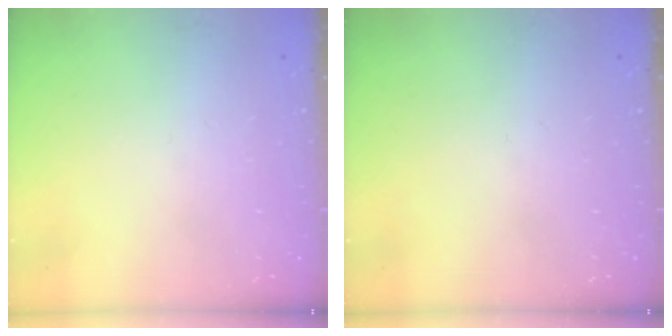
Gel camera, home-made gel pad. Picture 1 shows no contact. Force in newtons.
{"total": 0.0}